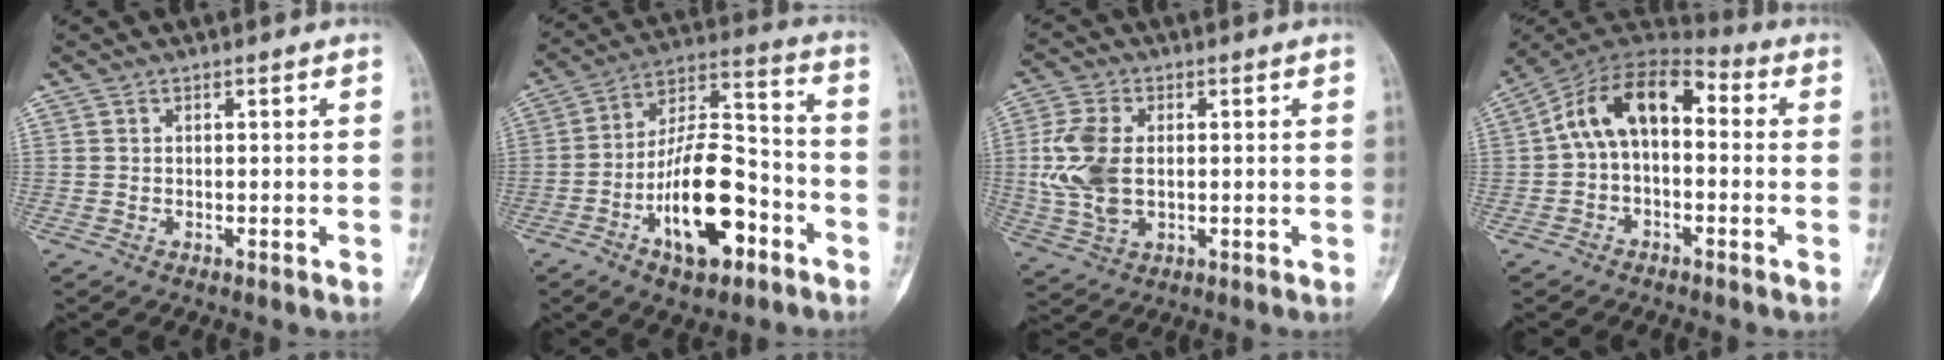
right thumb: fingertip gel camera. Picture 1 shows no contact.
{"total": 18.5, "force": [-7.6, 8.3, 14.7], "torque": [-0.236, 0.059, -0.125]}
{"total": 10.5, "force": [0.3, 6.5, 8.2], "torque": [-0.182, 0.002, 0.009]}
{"total": 12.8, "force": [0.5, 7.8, 10.1], "torque": [-0.156, 0.049, -0.008]}